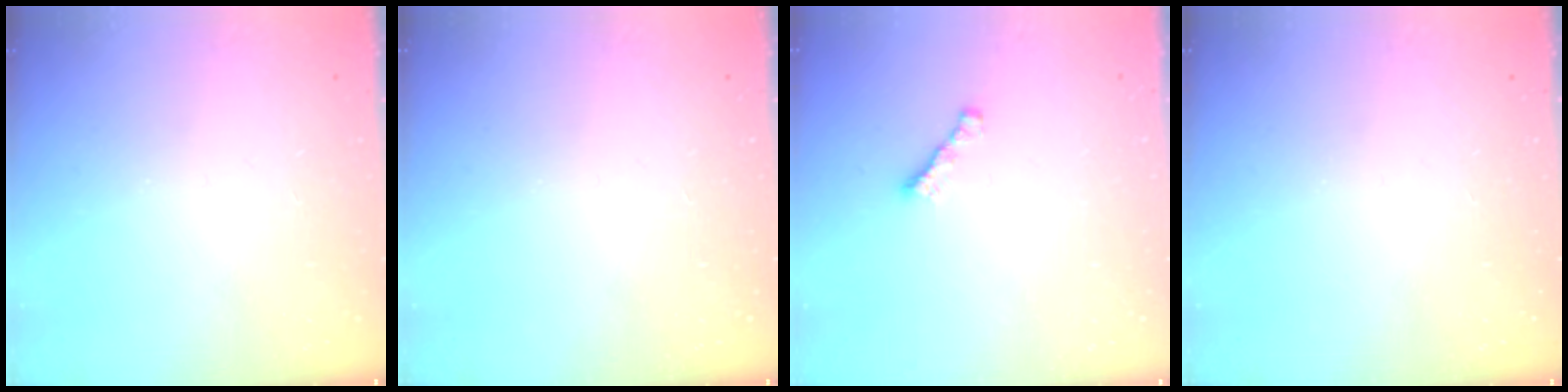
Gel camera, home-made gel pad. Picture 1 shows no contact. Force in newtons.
{"total": 0.0}
{"total": 1.8, "press": 1.7, "slide": 0.6}
{"total": 0.0}